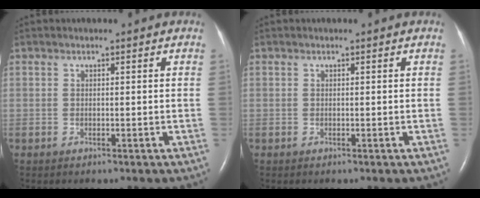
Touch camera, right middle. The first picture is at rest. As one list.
[{"total": 0.0}]